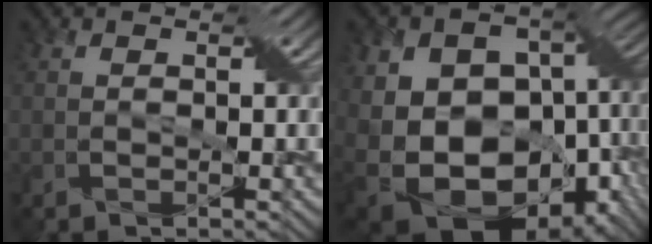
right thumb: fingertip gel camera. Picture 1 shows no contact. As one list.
[{"total": 20.4, "force": [-2.6, 15.1, 13.6], "torque": [-0.233, 0.003, -0.021]}]